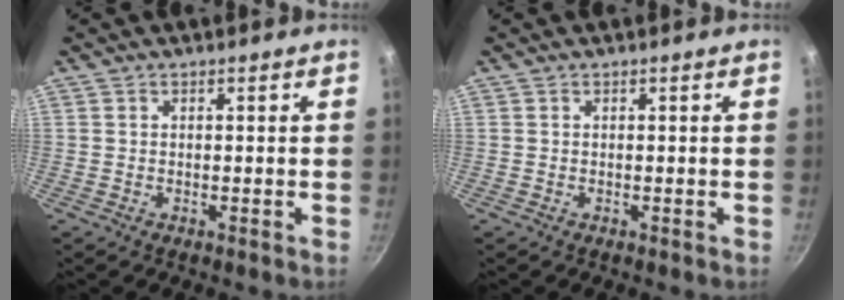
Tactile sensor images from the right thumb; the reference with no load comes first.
{"total": 0.0}